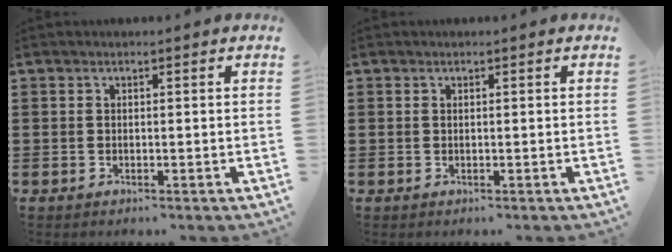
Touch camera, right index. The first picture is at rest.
{"total": 0.0}